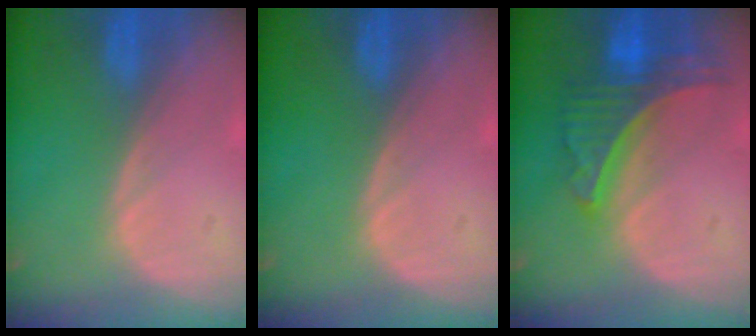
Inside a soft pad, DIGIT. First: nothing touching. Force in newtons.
{"total": 0.0}
{"total": 7.8, "press": 6.9, "slide": 3.6}